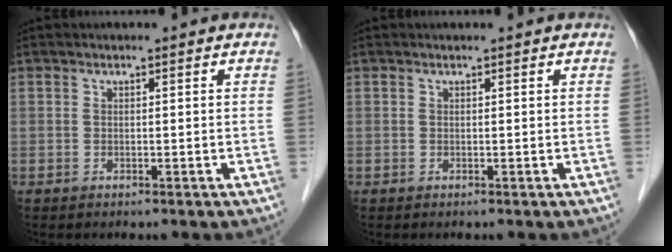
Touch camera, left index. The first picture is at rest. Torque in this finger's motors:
{"motor_torque": [0.15, 0.06, 0.00, -0.01]}